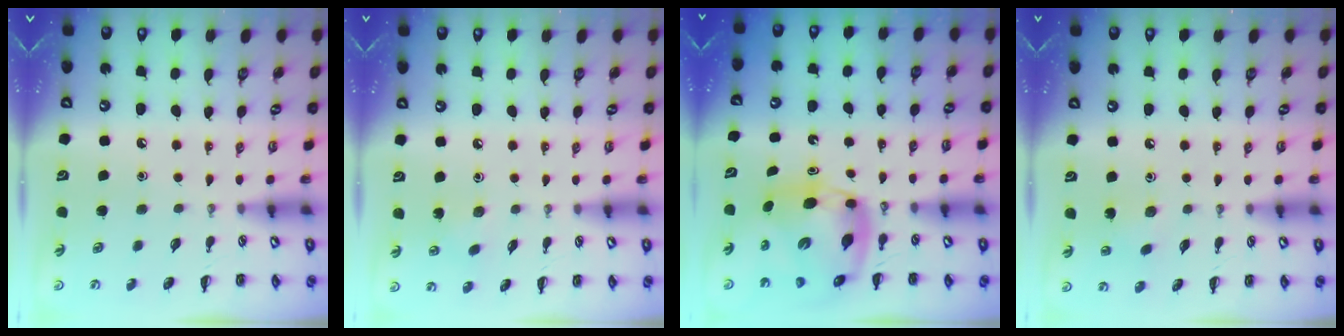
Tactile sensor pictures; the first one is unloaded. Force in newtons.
{"total": 2.9, "press": 2.8, "slide": 0.9}
{"total": 8.4, "press": 8.1, "slide": 2.3}
{"total": 2.6, "press": 2.5, "slide": 0.7}